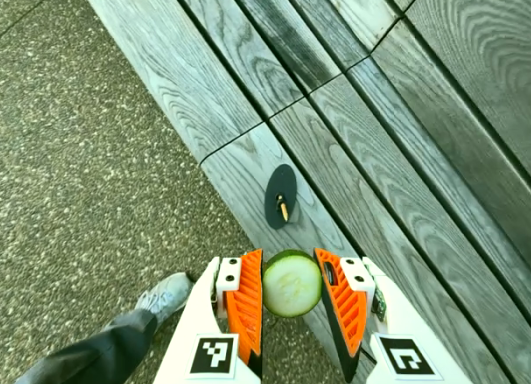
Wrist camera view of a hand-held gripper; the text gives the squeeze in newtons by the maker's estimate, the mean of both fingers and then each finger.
{"total": 12.9, "left": 13.0, "right": 12.8}